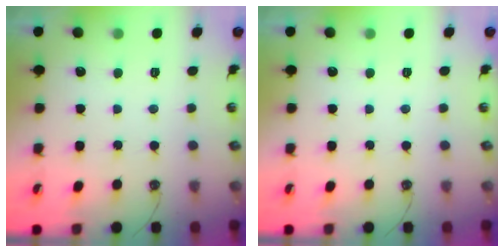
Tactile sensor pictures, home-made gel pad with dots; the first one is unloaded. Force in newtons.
{"total": 0.0}